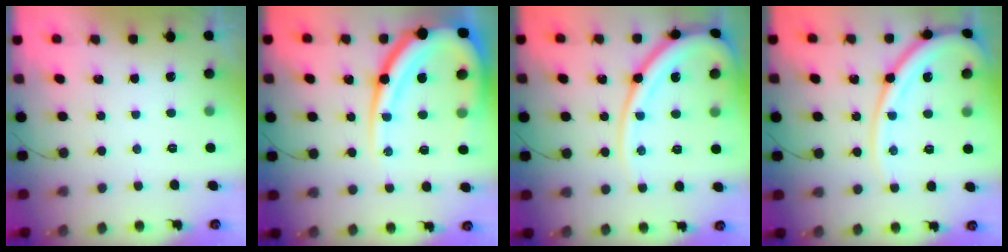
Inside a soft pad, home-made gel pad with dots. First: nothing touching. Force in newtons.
{"total": 23.9, "press": 23.7, "slide": 2.7}
{"total": 16.4, "press": 16.3, "slide": 1.6}
{"total": 14.9, "press": 14.8, "slide": 1.7}